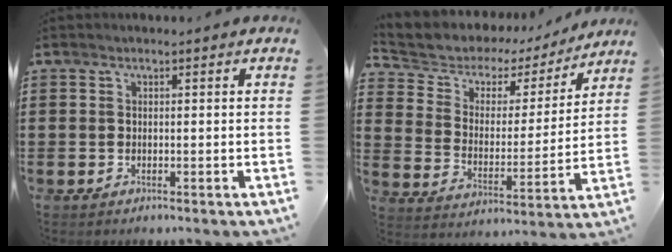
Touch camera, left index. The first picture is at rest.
{"total": 4.4, "force": [3.1, 3.0, 0.8], "torque": [-0.044, -0.018, 0.045]}